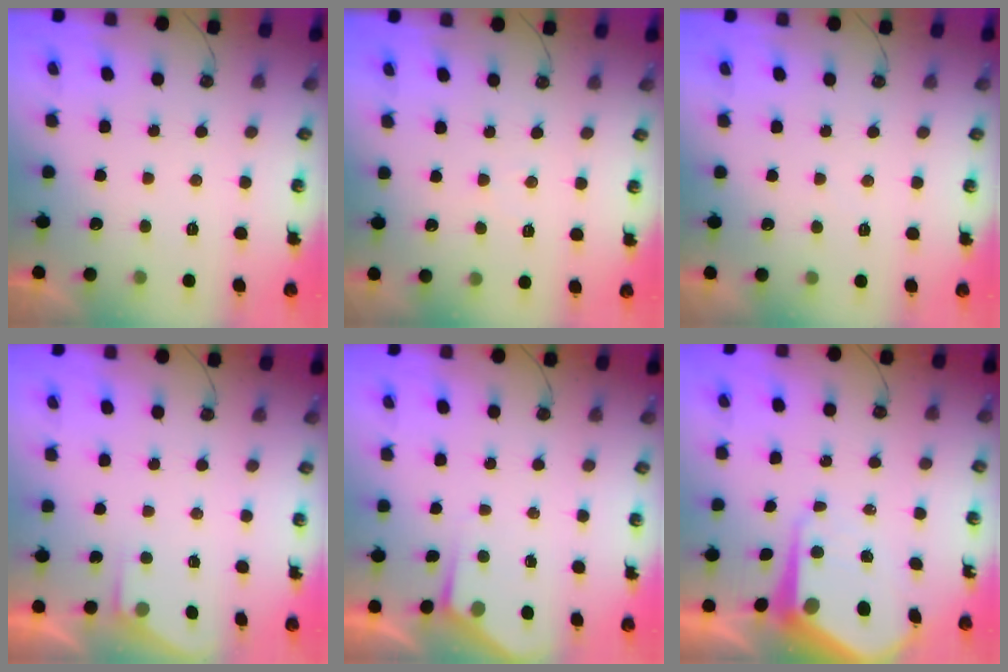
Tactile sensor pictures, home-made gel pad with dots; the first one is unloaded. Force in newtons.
{"total": 2.7, "press": 2.6, "slide": 0.5}
{"total": 2.5, "press": 2.5, "slide": 0.4}
{"total": 2.4, "press": 2.4, "slide": 0.4}
{"total": 2.9, "press": 2.8, "slide": 0.5}
{"total": 10.2, "press": 10.2, "slide": 1.0}